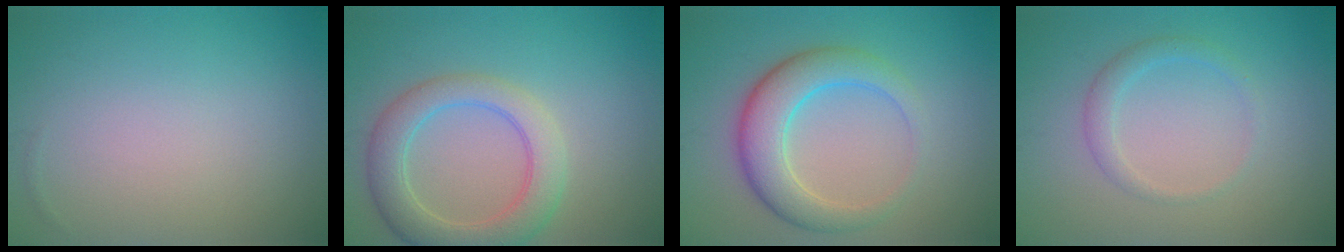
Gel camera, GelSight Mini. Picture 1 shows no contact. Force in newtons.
{"total": 5.2, "press": 5.1, "slide": 0.5}
{"total": 5.4, "press": 5.4, "slide": 0.2}
{"total": 1.8, "press": 1.8, "slide": 0.1}